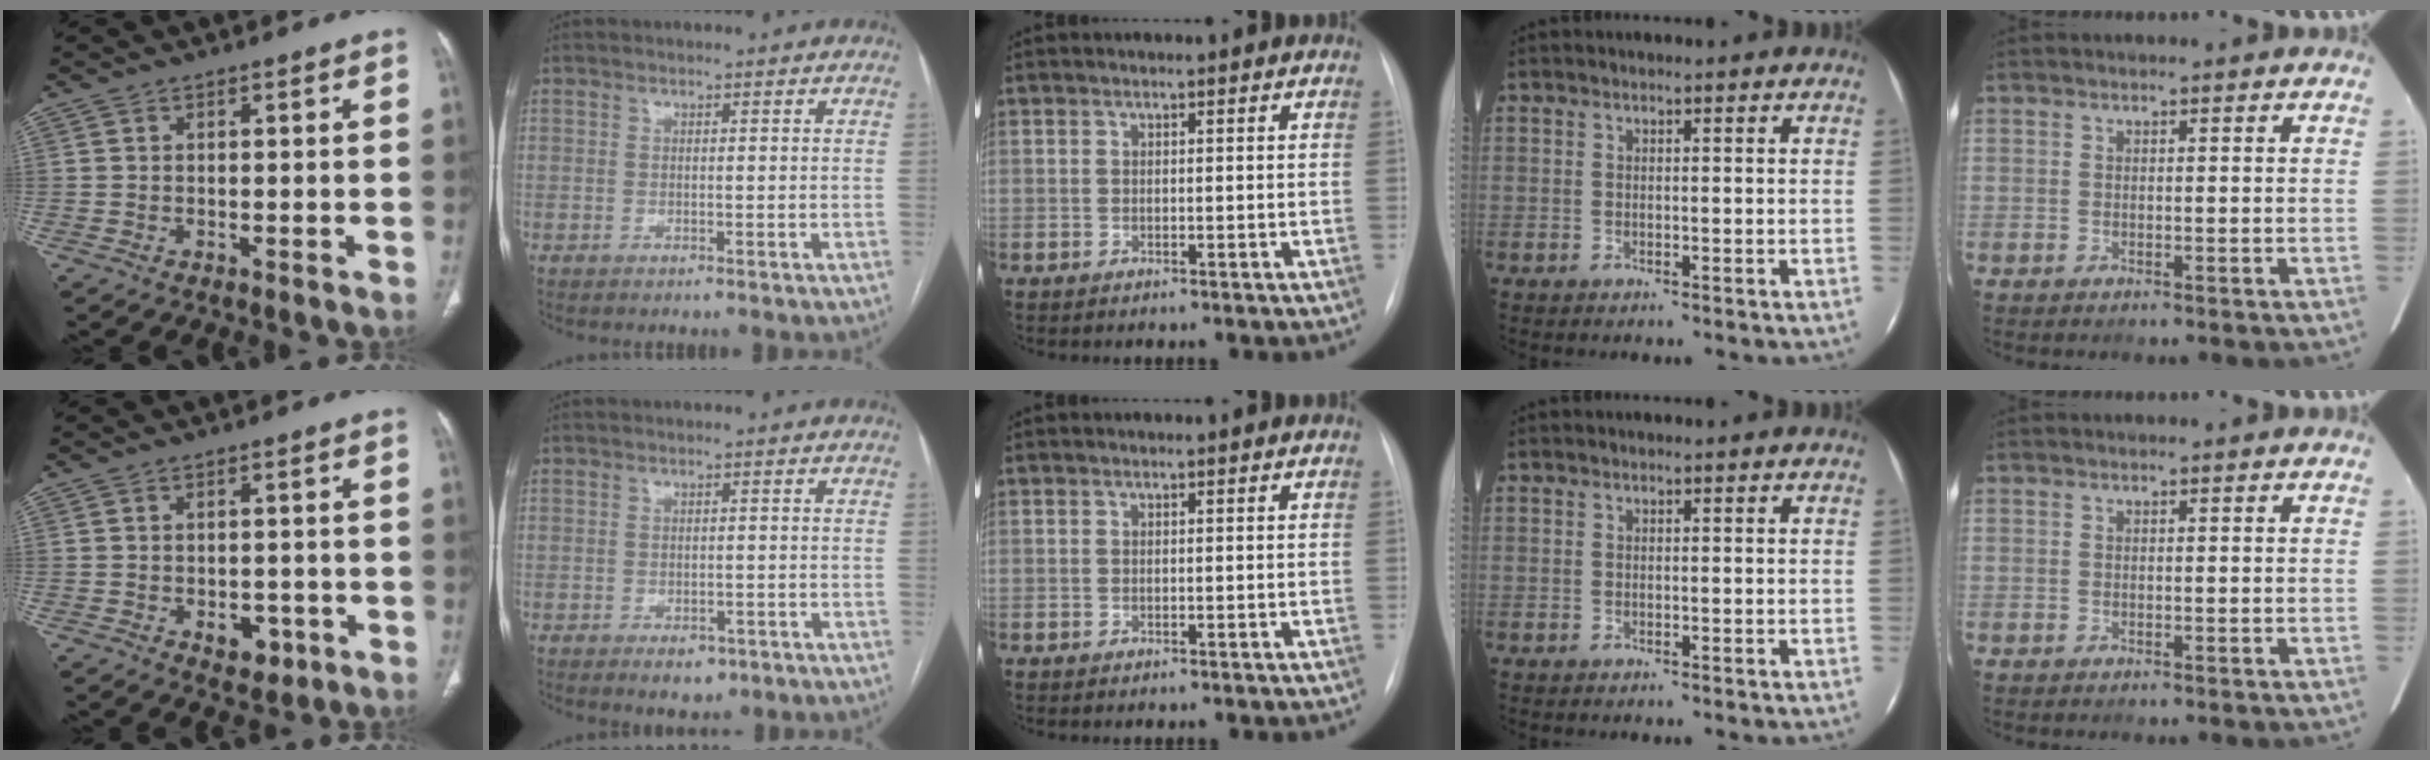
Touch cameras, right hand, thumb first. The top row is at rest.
{"thumb": {"total": 4.9, "force": [-1.9, 3.2, 3.2], "torque": [-0.025, 0.006, -0.015]}, "index": {"total": 3.3, "force": [-1.9, 1.9, 2.0], "torque": [-0.024, 0.000, -0.015]}}